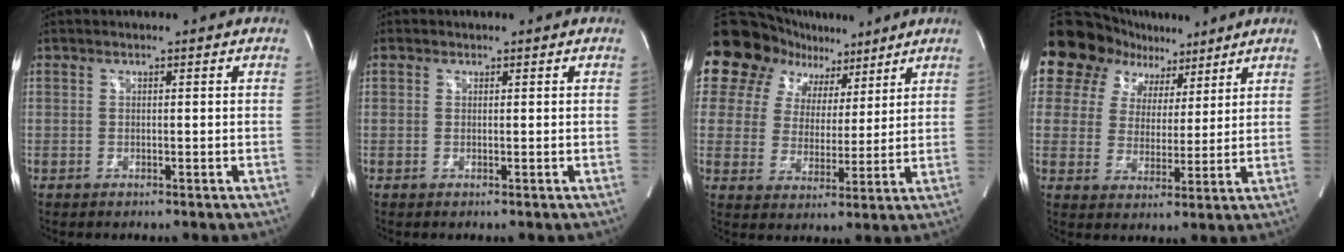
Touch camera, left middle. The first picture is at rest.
{"total": 1.2, "force": [-0.3, -1.0, -0.6], "torque": [0.009, -0.010, -0.004]}
{"total": 13.5, "force": [9.3, 8.8, 4.2], "torque": [-0.073, 0.038, 0.151]}
{"total": 12.7, "force": [8.8, 8.4, 3.7], "torque": [-0.064, 0.036, 0.146]}